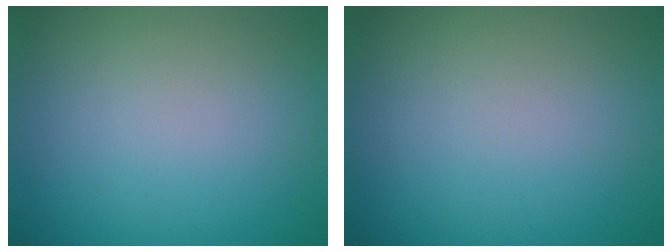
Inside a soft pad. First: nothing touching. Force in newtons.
{"total": 0.0}